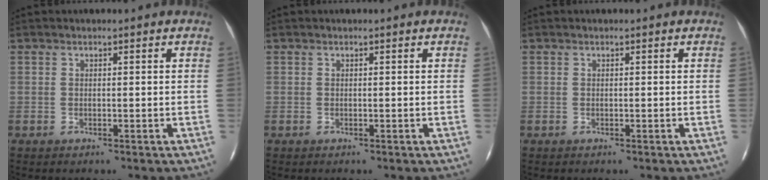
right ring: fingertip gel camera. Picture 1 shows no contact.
{"total": 0.0}
{"total": 0.0}